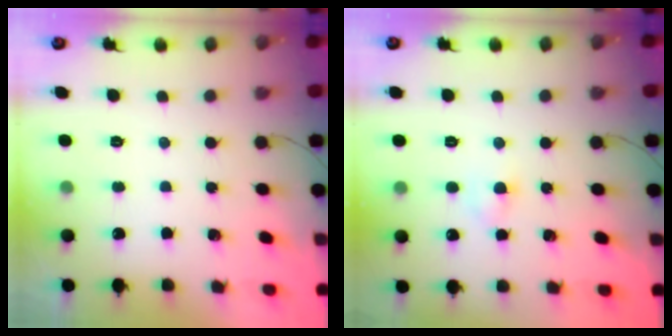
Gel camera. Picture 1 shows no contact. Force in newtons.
{"total": 3.2, "press": 3.0, "slide": 1.2}